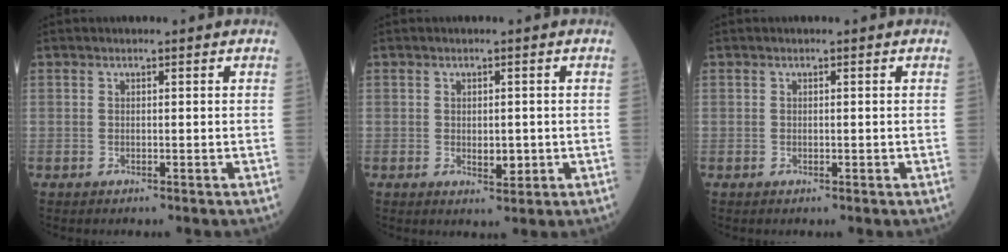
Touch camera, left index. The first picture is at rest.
{"total": 2.3, "force": [-0.2, 1.4, 1.9], "torque": [-0.030, -0.004, 0.001]}
{"total": 0.0}